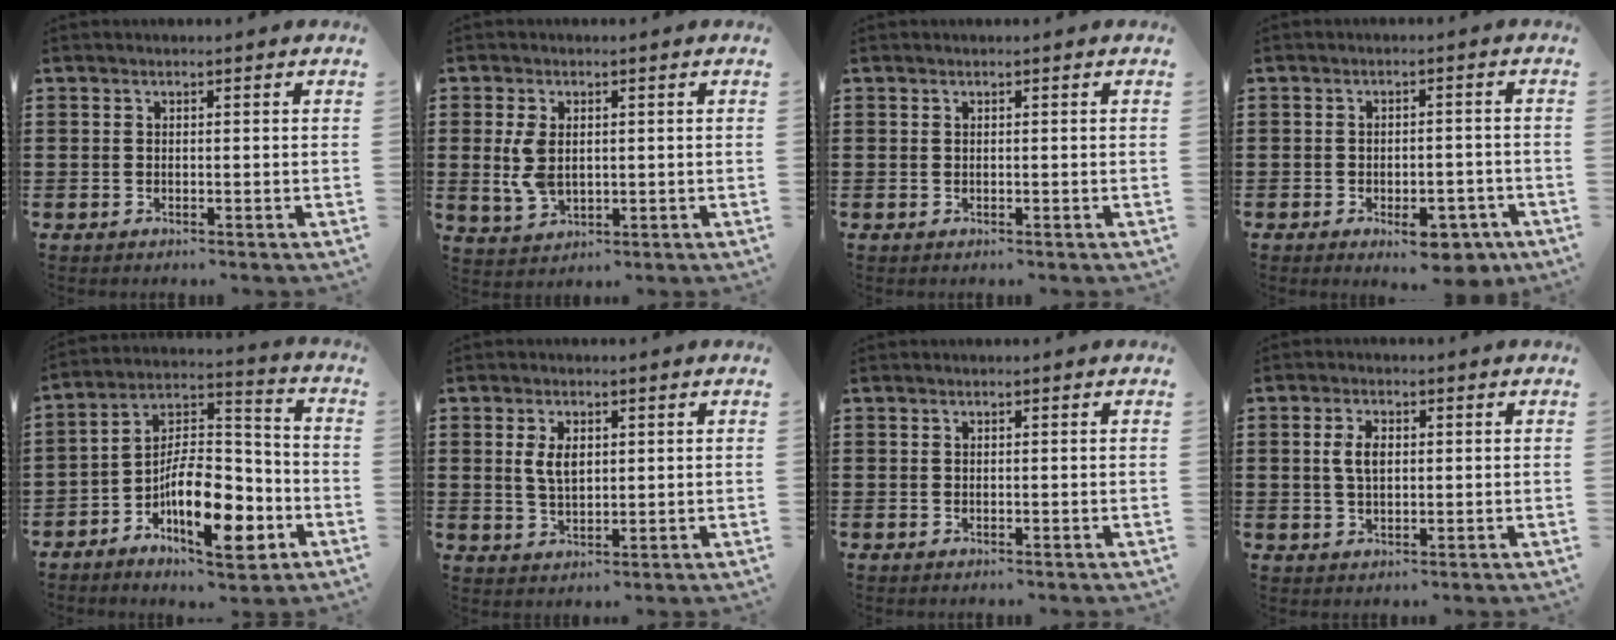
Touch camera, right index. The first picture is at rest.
{"total": 5.5, "force": [0.5, 3.4, 4.4], "torque": [-0.110, 0.002, 0.004]}
{"total": 0.0}
{"total": 5.7, "force": [-3.9, 2.0, 3.7], "torque": [-0.053, 0.005, -0.064]}
{"total": 13.6, "force": [-5.9, 6.0, 10.7], "torque": [-0.194, 0.010, -0.108]}
{"total": 4.0, "force": [0.9, 2.2, 3.2], "torque": [-0.068, 0.009, 0.015]}
{"total": 0.0}
{"total": 3.8, "force": [0.6, 2.0, 3.2], "torque": [-0.073, 0.008, 0.007]}